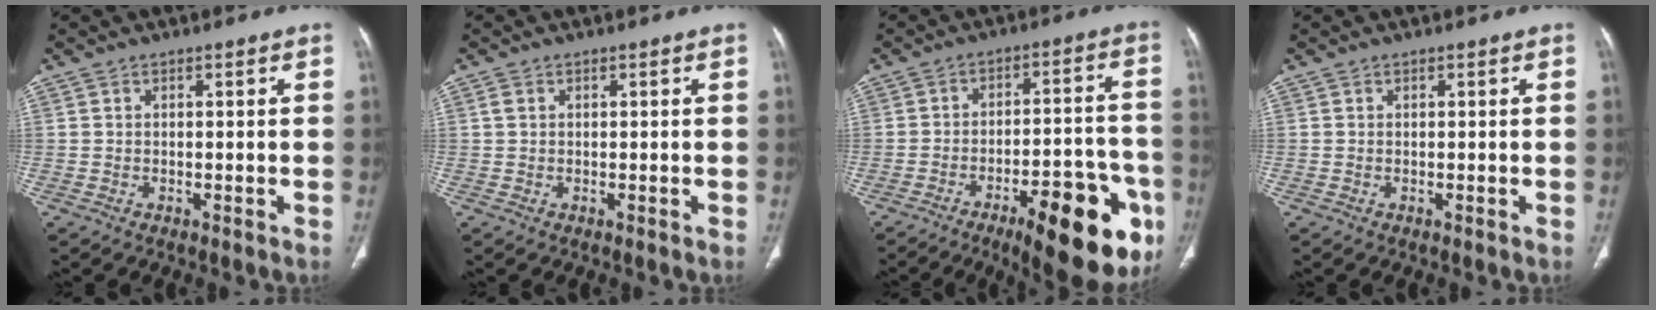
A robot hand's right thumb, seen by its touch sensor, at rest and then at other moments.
{"total": 1.1, "force": [0.4, 0.7, 0.7], "torque": [-0.015, 0.007, 0.009]}
{"total": 20.1, "force": [-10.0, 7.0, 15.9], "torque": [-0.152, 0.057, -0.133]}
{"total": 0.0}